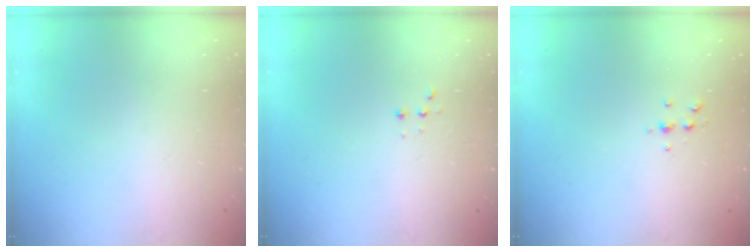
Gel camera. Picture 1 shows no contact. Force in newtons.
{"total": 2.7, "press": 2.7, "slide": 0.5}
{"total": 5.3, "press": 5.2, "slide": 1.0}